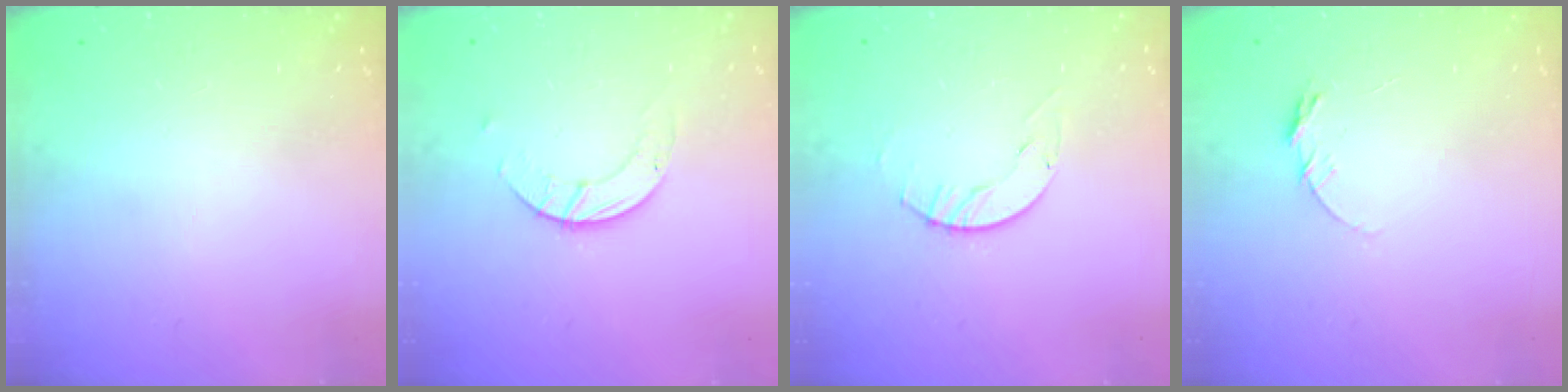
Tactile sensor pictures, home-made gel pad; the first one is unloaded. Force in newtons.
{"total": 2.8, "press": 2.8, "slide": 0.3}
{"total": 2.9, "press": 2.9, "slide": 0.4}
{"total": 5.7, "press": 5.7, "slide": 0.5}